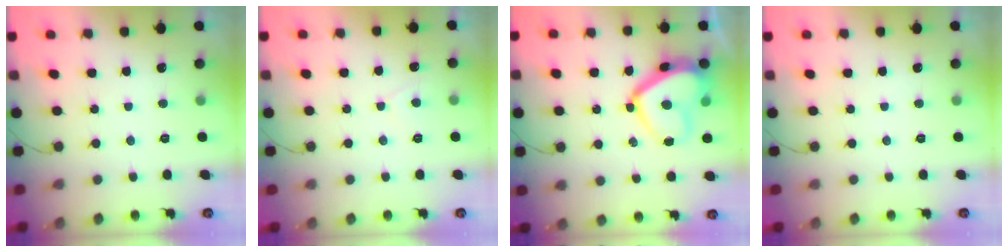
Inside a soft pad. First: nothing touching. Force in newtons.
{"total": 4.2, "press": 4.2, "slide": 0.3}
{"total": 14.6, "press": 14.6, "slide": 1.3}
{"total": 0.0}